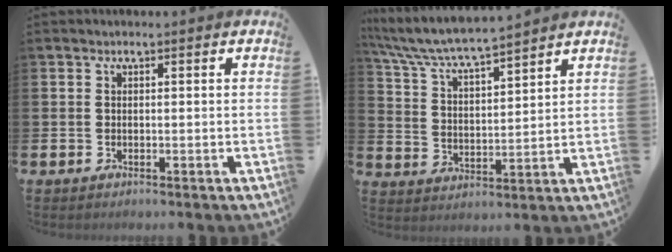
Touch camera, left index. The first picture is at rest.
{"total": 6.6, "force": [6.3, 0.5, 1.9], "torque": [-0.069, -0.040, 0.109]}